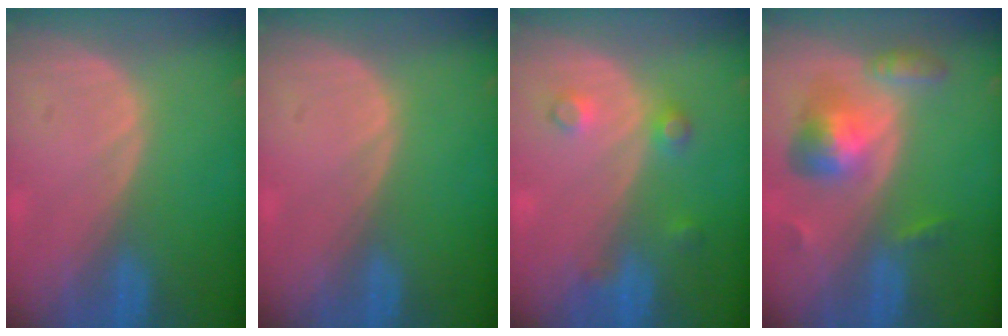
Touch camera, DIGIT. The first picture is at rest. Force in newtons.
{"total": 0.0}
{"total": 3.2, "press": 3.2, "slide": 0.4}
{"total": 6.5, "press": 6.0, "slide": 2.5}